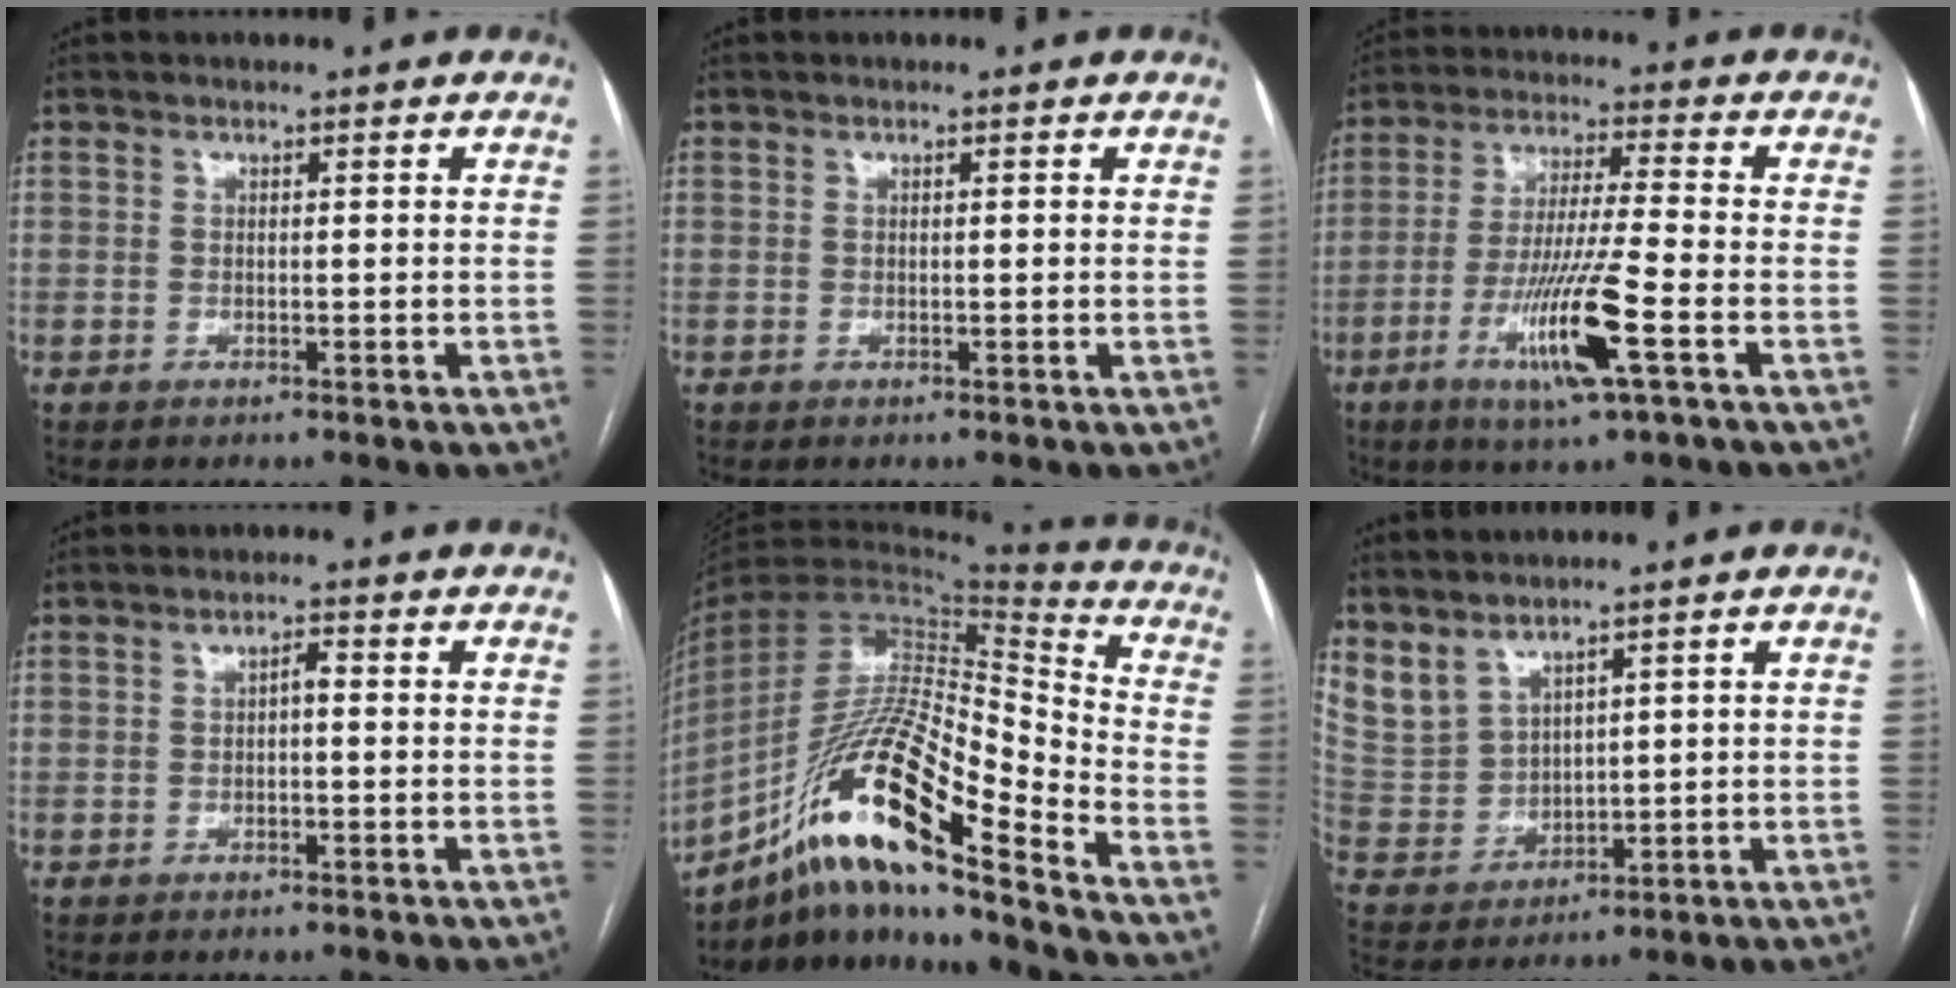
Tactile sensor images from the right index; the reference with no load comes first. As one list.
[{"total": 0.8, "force": [0.4, 0.1, 0.7], "torque": [-0.015, 0.003, 0.004]}, {"total": 12.3, "force": [-4.8, -0.3, 11.3], "torque": [-0.223, -0.019, -0.090]}, {"total": 1.4, "force": [0.0, 0.5, 1.3], "torque": [-0.024, 0.008, 0.001]}, {"total": 20.2, "force": [-11.9, 2.4, 16.1], "torque": [-0.314, -0.008, -0.216]}, {"total": 7.7, "force": [6.3, 3.5, 2.6], "torque": [-0.069, 0.002, 0.157]}]